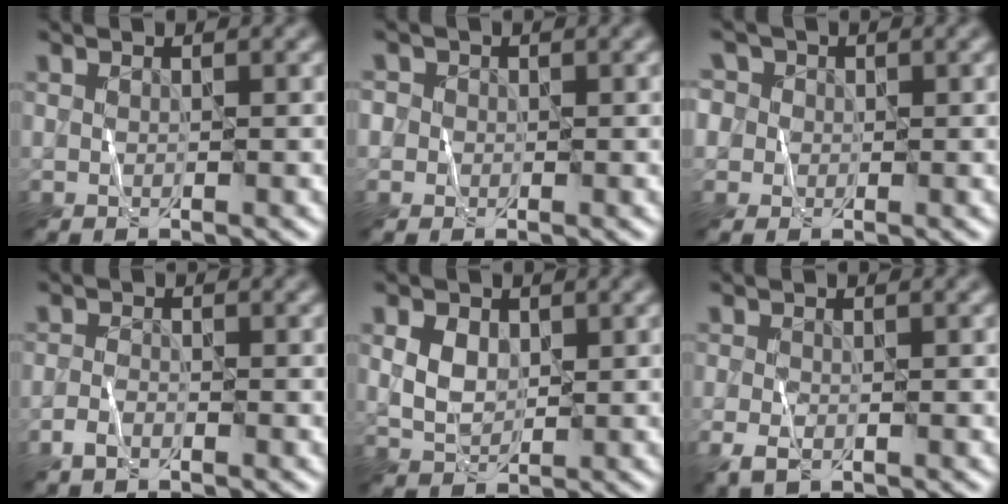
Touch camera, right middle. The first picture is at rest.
{"total": 2.0, "force": [0.5, 1.8, 0.6], "torque": [-0.004, 0.009, -0.005]}
{"total": 5.1, "force": [2.2, 4.2, 1.9], "torque": [-0.044, 0.021, 0.017]}
{"total": 1.4, "force": [-1.1, 0.6, 0.7], "torque": [-0.013, 0.004, -0.024]}
{"total": 2.4, "force": [0.5, 1.8, 1.5], "torque": [-0.035, -0.002, 0.013]}
{"total": 2.1, "force": [-0.9, 1.2, 1.4], "torque": [-0.031, -0.006, -0.019]}